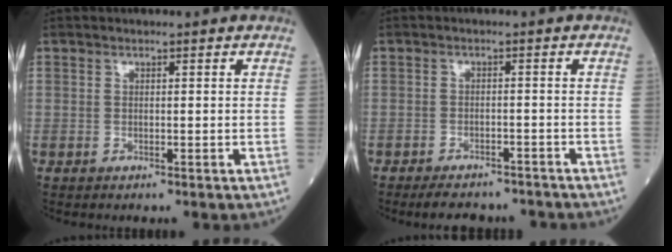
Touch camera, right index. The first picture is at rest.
{"total": 7.0, "force": [-6.4, 2.1, 2.0], "torque": [-0.025, -0.001, -0.084]}